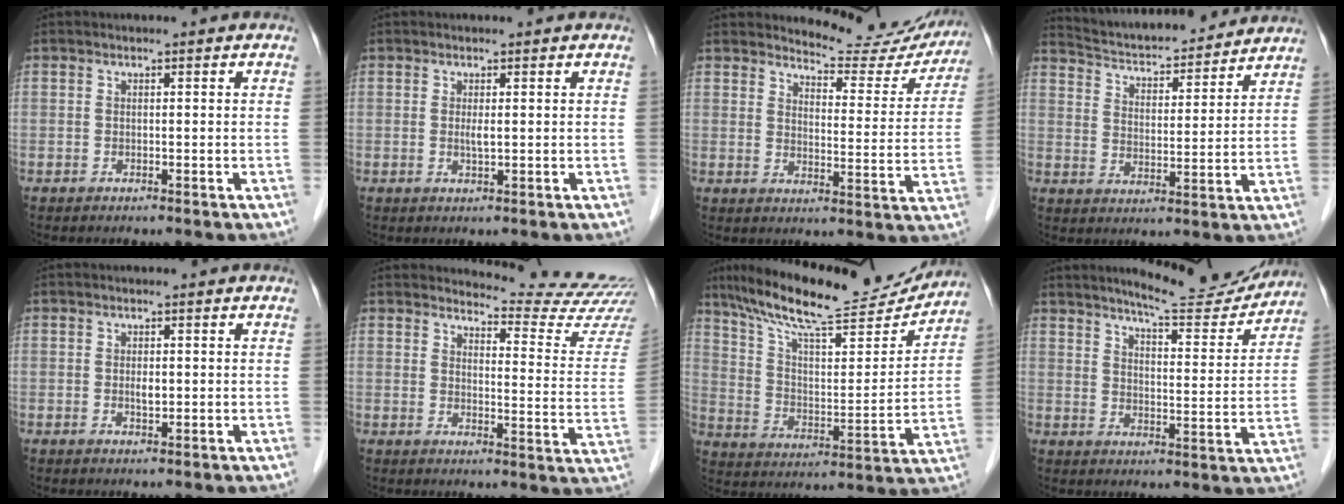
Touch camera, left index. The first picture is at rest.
{"total": 1.2, "force": [0.2, 0.2, 1.2], "torque": [-0.028, -0.002, 0.004]}
{"total": 13.9, "force": [13.4, 3.1, 2.1], "torque": [-0.009, -0.048, 0.147]}
{"total": 17.4, "force": [16.4, 2.8, 5.1], "torque": [-0.082, 0.015, 0.243]}
{"total": 1.4, "force": [0.0, 0.7, 1.3], "torque": [-0.023, -0.001, 0.001]}
{"total": 14.1, "force": [14.0, -1.2, 1.4], "torque": [-0.014, -0.122, 0.149]}
{"total": 22.0, "force": [19.5, 3.0, 9.6], "torque": [-0.169, -0.005, 0.298]}
{"total": 13.6, "force": [12.7, 1.4, 4.4], "torque": [-0.060, -0.021, 0.167]}